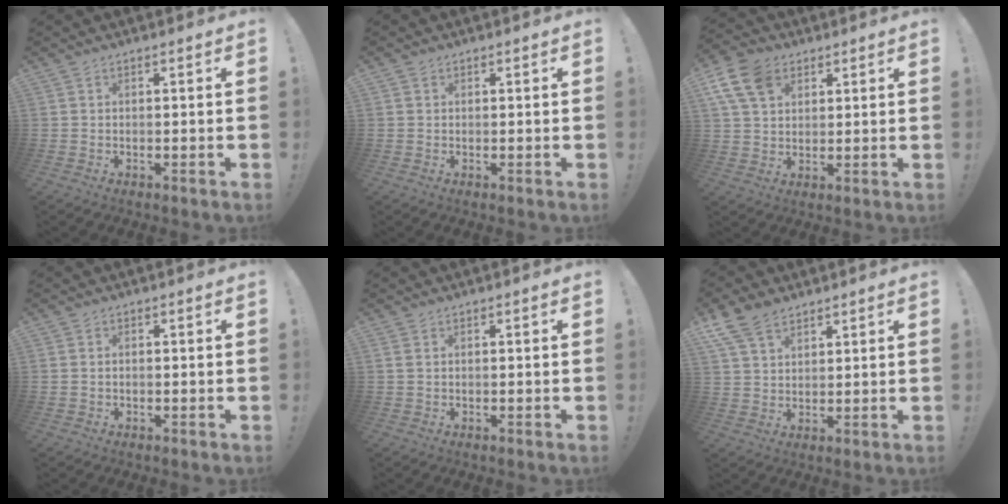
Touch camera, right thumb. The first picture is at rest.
{"total": 0.6, "force": [0.3, 0.5, 0.0], "torque": [0.006, -0.001, 0.005]}
{"total": 11.5, "force": [5.4, 7.9, 6.5], "torque": [-0.127, -0.015, 0.105]}
{"total": 0.8, "force": [-0.1, 0.8, 0.2], "torque": [-0.007, 0.005, -0.002]}
{"total": 1.1, "force": [0.5, 0.7, 0.7], "torque": [-0.018, 0.004, 0.011]}
{"total": 9.1, "force": [6.4, 5.1, 4.1], "torque": [-0.085, -0.021, 0.129]}